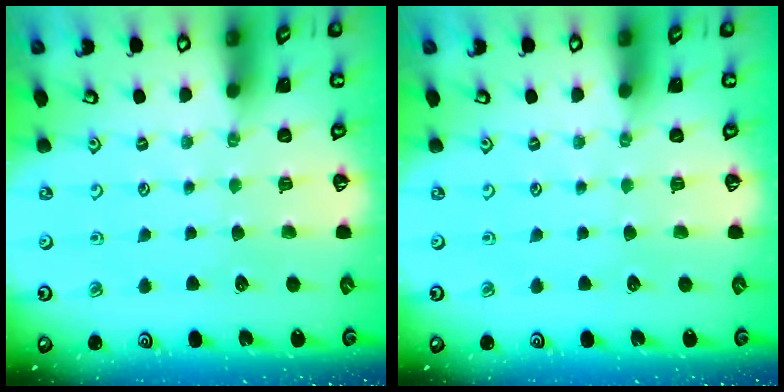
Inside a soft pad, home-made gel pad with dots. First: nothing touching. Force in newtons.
{"total": 0.0}